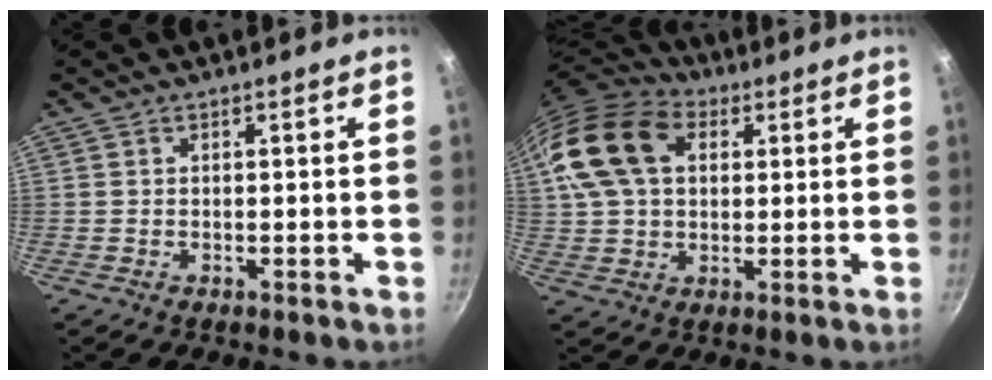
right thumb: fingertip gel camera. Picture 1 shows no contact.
{"total": 17.2, "force": [4.7, 12.0, 11.4], "torque": [-0.206, 0.015, 0.073]}